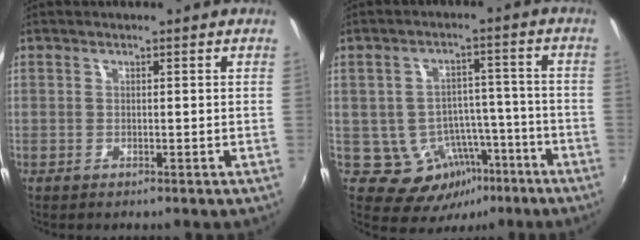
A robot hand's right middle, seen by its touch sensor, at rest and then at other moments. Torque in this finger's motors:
{"motor_torque": [0.24, -0.31, -0.01, -0.02]}